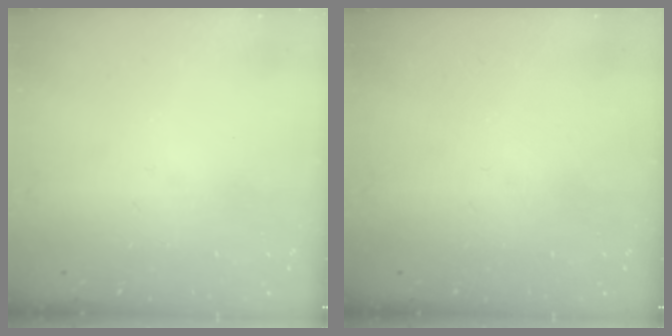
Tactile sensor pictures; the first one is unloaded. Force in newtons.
{"total": 0.0}